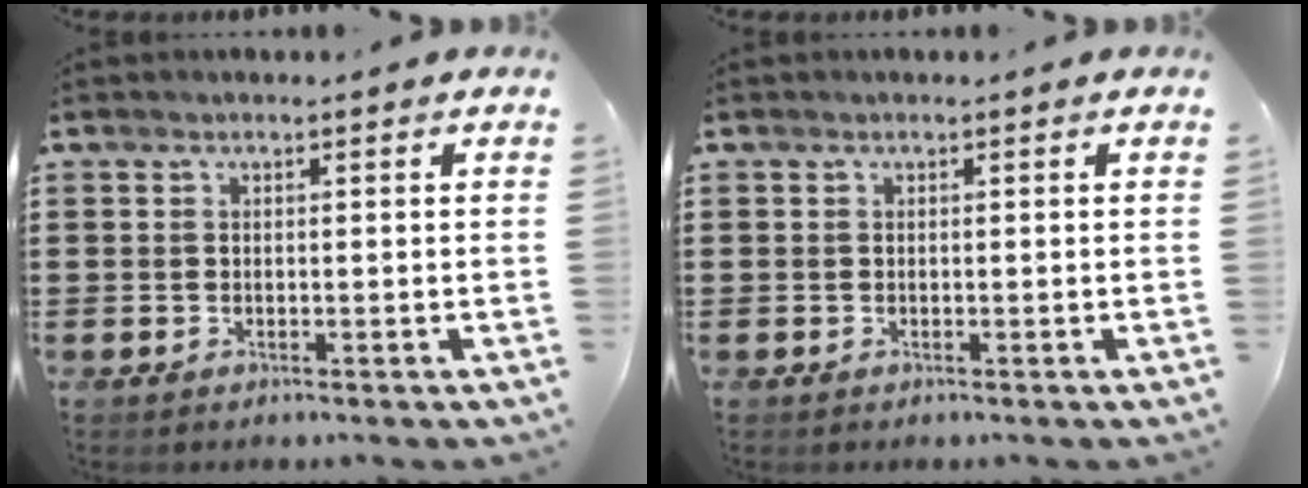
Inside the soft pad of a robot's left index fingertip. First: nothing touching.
{"total": 0.0}